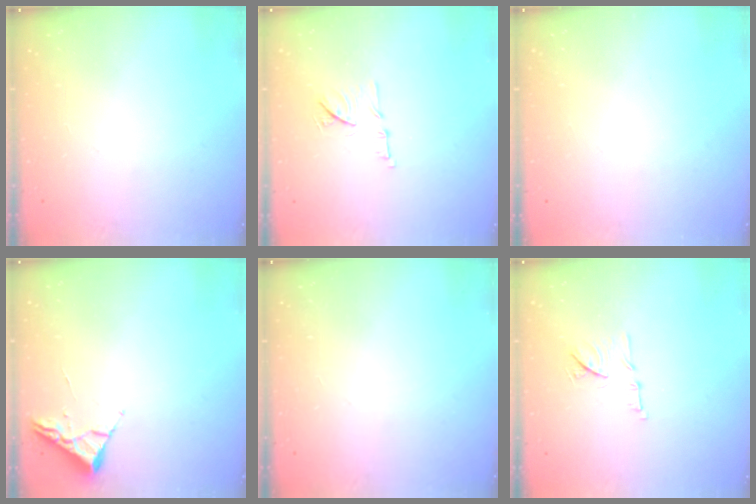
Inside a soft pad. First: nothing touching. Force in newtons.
{"total": 9.6, "press": 9.6, "slide": 0.3}
{"total": 1.5, "press": 1.5, "slide": 0.1}
{"total": 2.6, "press": 2.6, "slide": 0.3}
{"total": 0.0}
{"total": 9.6, "press": 9.6, "slide": 0.3}